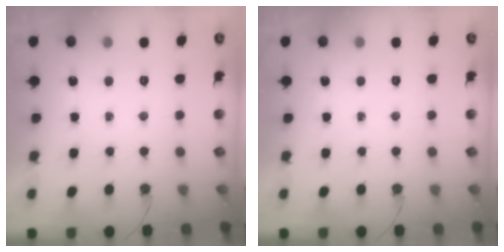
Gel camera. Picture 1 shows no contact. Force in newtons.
{"total": 0.0}